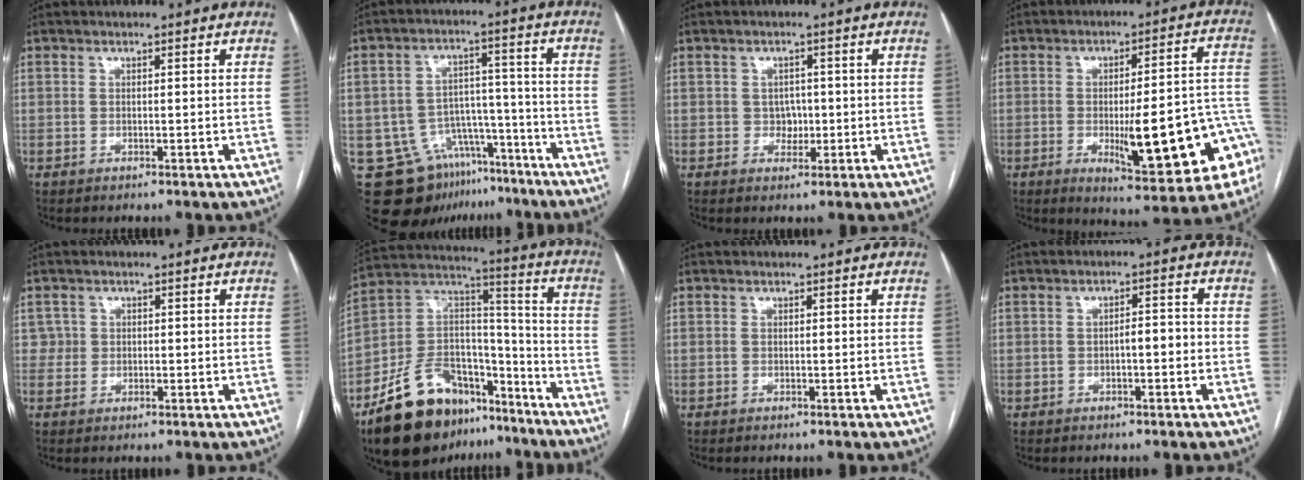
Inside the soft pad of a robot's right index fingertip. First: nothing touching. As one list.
[{"total": 14.8, "force": [-10.2, 9.4, 5.1], "torque": [-0.082, 0.048, -0.146]}, {"total": 2.2, "force": [-0.2, 1.9, 1.0], "torque": [-0.007, 0.004, -0.002]}, {"total": 19.2, "force": [-5.3, 3.6, 18.1], "torque": [-0.172, 0.020, -0.054]}, {"total": 1.7, "force": [0.3, 1.7, -0.2], "torque": [0.016, 0.007, 0.001]}, {"total": 20.8, "force": [-14.4, 10.7, 10.5], "torque": [-0.200, 0.045, -0.245]}, {"total": 0.0}, {"total": 2.6, "force": [-0.8, 0.6, 2.4], "torque": [-0.035, 0.011, -0.012]}]